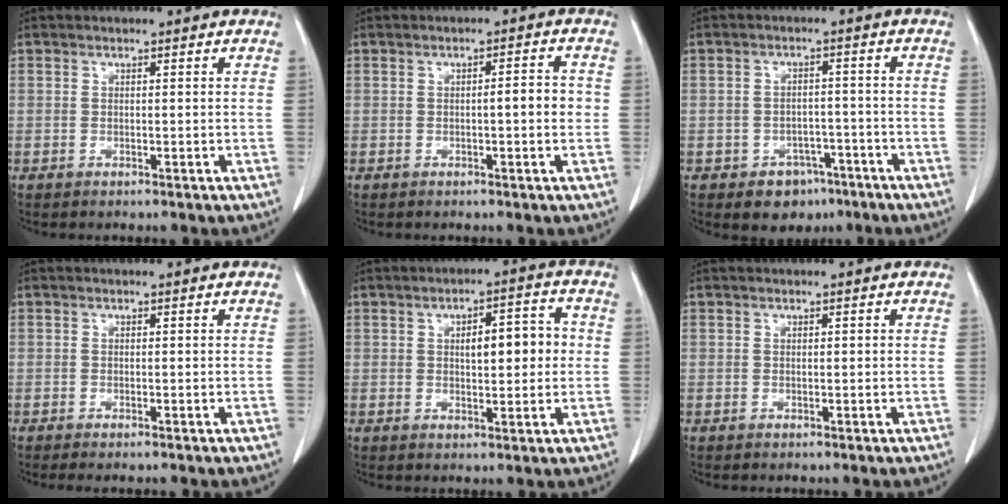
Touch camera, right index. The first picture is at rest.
{"total": 3.1, "force": [-0.3, 0.5, 3.1], "torque": [-0.042, 0.005, -0.008]}
{"total": 5.4, "force": [-3.4, 3.7, 2.0], "torque": [-0.021, 0.008, -0.040]}
{"total": 1.5, "force": [-1.2, 0.2, 0.8], "torque": [-0.011, -0.004, -0.016]}
{"total": 6.7, "force": [0.7, 2.3, 6.2], "torque": [-0.091, 0.020, 0.012]}
{"total": 0.0}